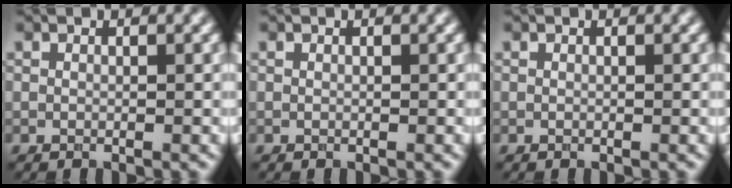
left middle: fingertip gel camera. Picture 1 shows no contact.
{"total": 0.0}
{"total": 0.0}